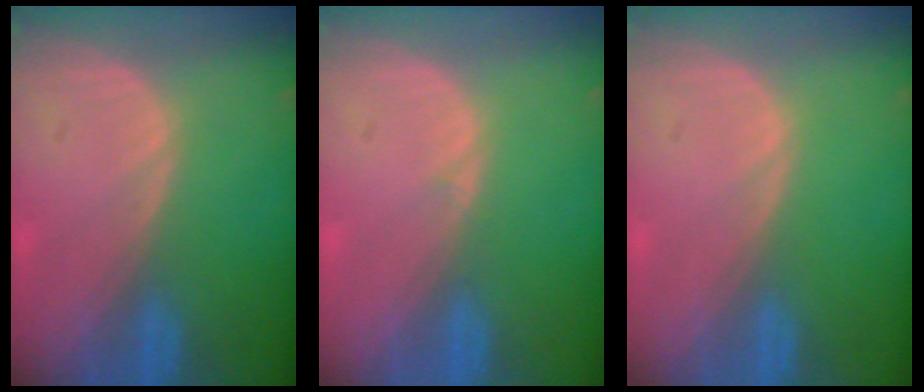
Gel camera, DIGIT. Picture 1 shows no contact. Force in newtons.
{"total": 0.6, "press": 0.2, "slide": 0.5}
{"total": 0.0}